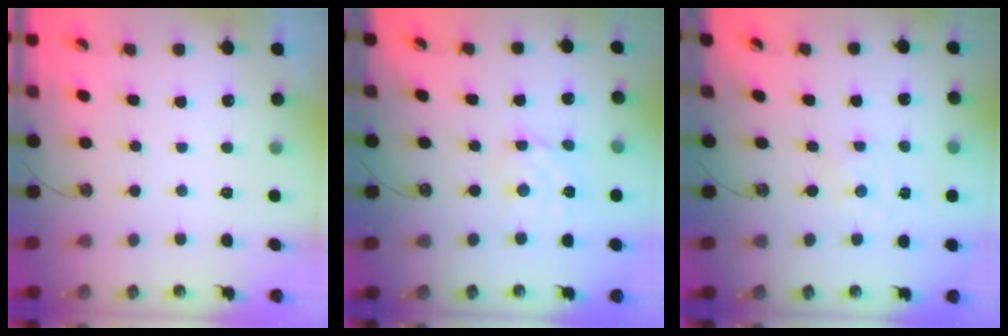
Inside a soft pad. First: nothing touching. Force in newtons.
{"total": 5.5, "press": 5.5, "slide": 0.3}
{"total": 0.0}